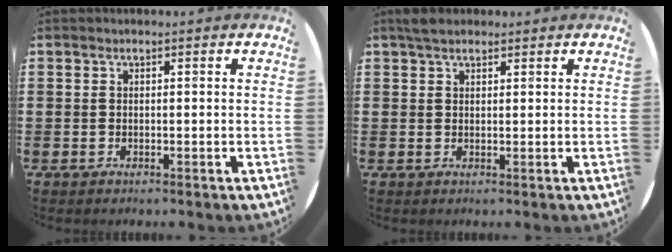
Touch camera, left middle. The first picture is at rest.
{"total": 2.1, "force": [1.7, 0.8, 0.8], "torque": [-0.011, 0.003, 0.031]}